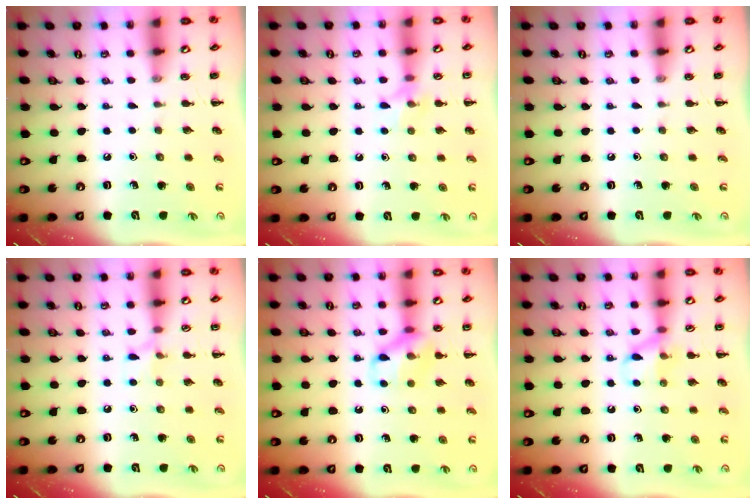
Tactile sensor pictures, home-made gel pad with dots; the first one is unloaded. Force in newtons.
{"total": 7.0, "press": 6.9, "slide": 1.2}
{"total": 0.0}
{"total": 5.5, "press": 5.1, "slide": 2.1}
{"total": 11.8, "press": 11.7, "slide": 1.1}
{"total": 8.8, "press": 8.6, "slide": 1.6}